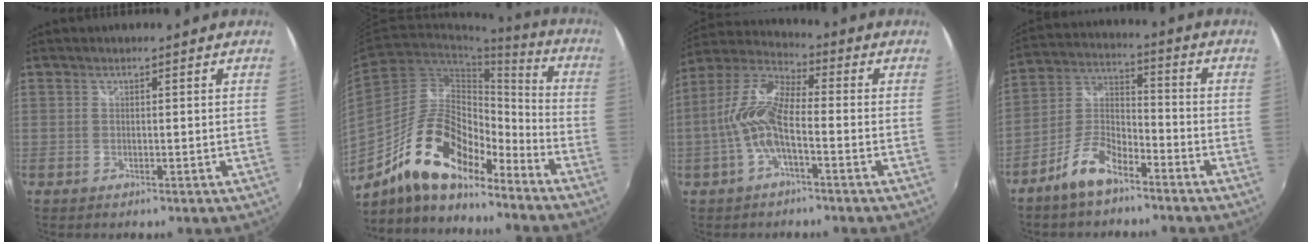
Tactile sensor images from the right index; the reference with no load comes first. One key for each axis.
{"total": 17.6, "fx": -13.0, "fy": 6.6, "fz": 10.0, "tx": -0.192, "ty": 0.011, "tz": -0.238}
{"total": 10.8, "fx": -2.5, "fy": 3.6, "fz": 9.8, "tx": -0.216, "ty": 0.011, "tz": -0.052}
{"total": 9.4, "fx": -6.6, "fy": 3.6, "fz": 5.7, "tx": -0.130, "ty": 0.014, "tz": -0.126}